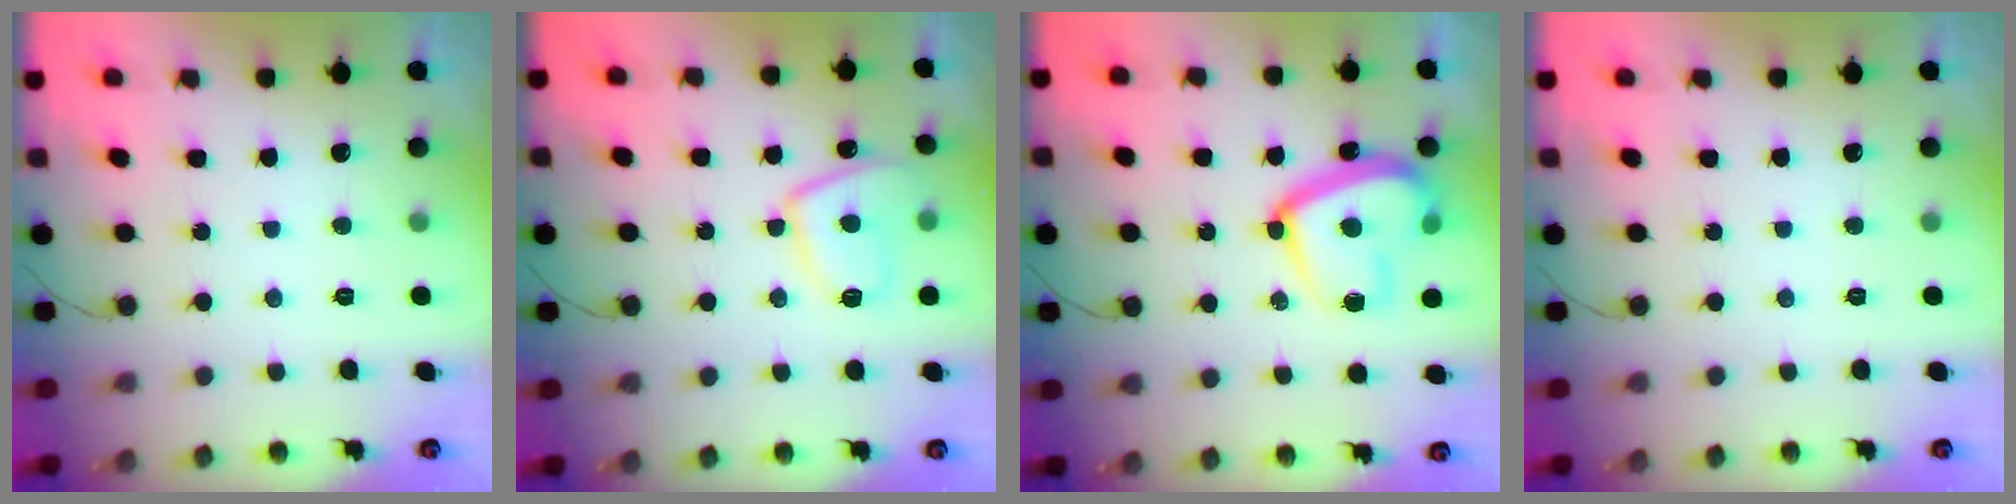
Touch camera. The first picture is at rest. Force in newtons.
{"total": 9.5, "press": 9.4, "slide": 1.0}
{"total": 17.6, "press": 17.6, "slide": 1.6}
{"total": 0.0}